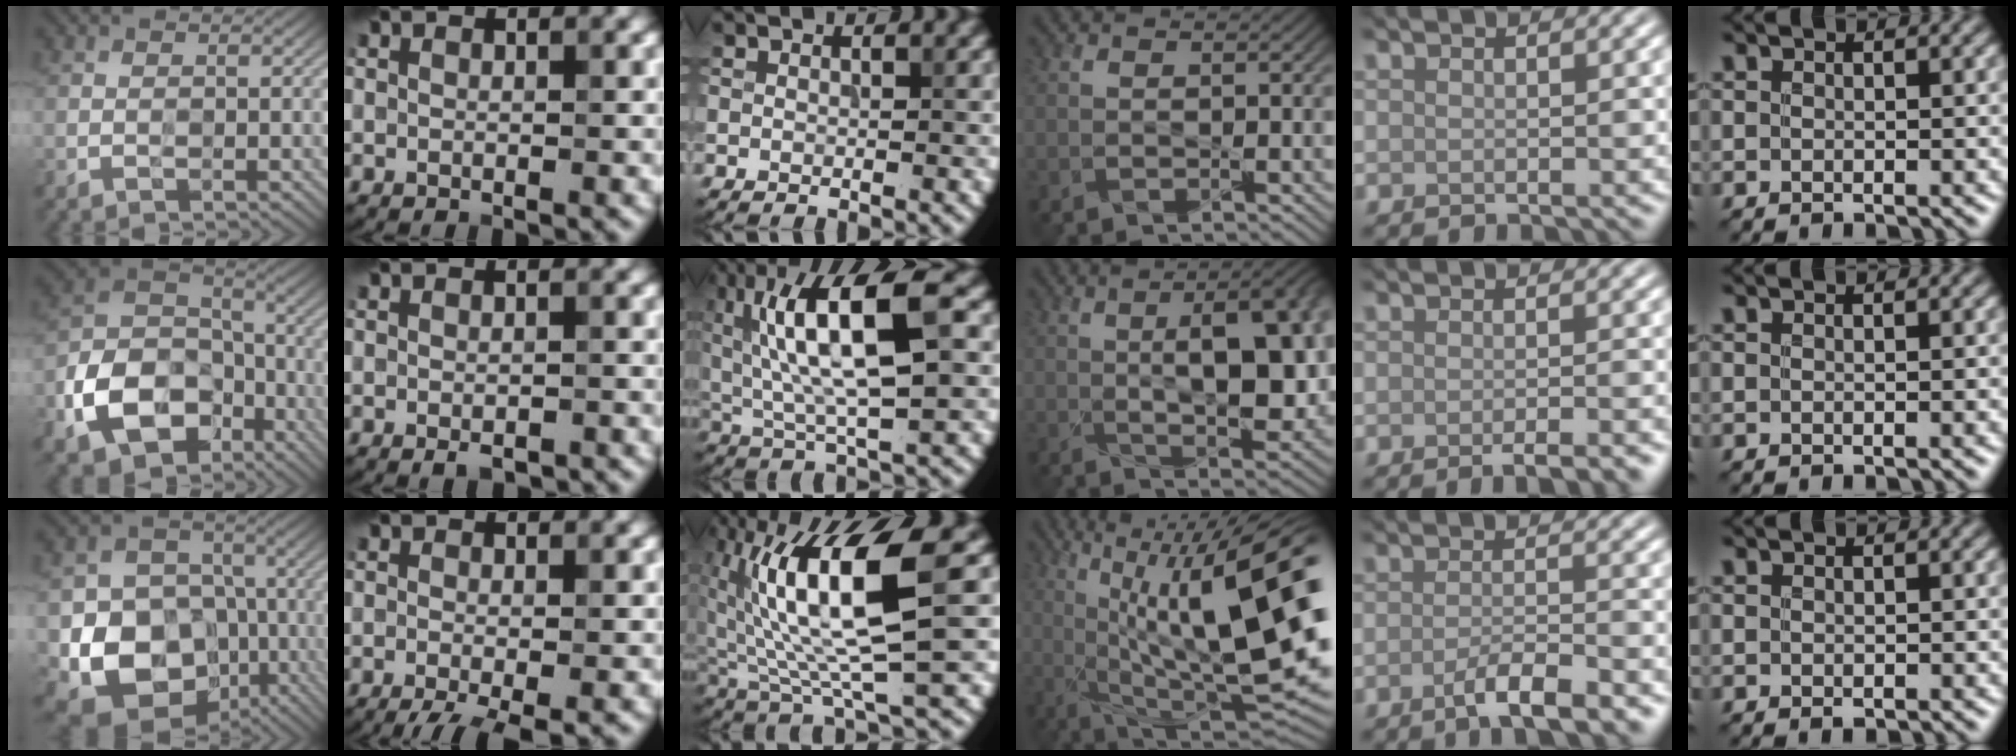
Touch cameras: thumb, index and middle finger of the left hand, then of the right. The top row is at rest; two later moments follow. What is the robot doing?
{"motion": "wipe", "object": "measuring cup"}